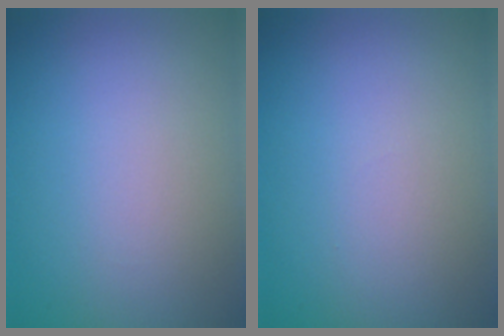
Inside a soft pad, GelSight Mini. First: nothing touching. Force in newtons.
{"total": 0.0}